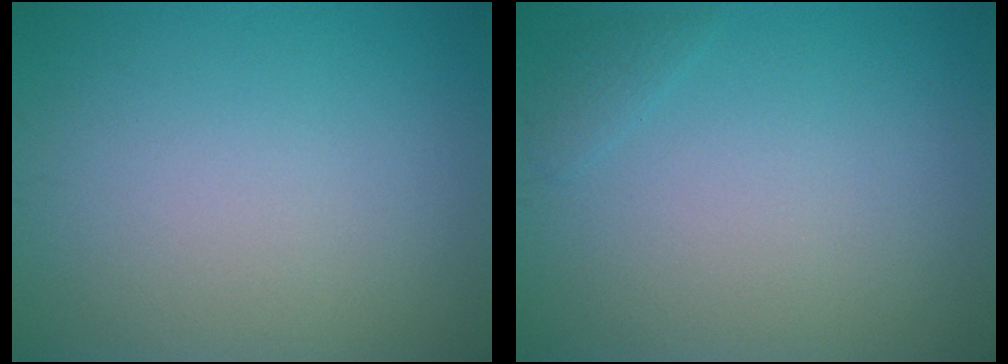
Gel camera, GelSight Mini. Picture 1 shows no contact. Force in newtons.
{"total": 0.7, "press": 0.7, "slide": 0.0}